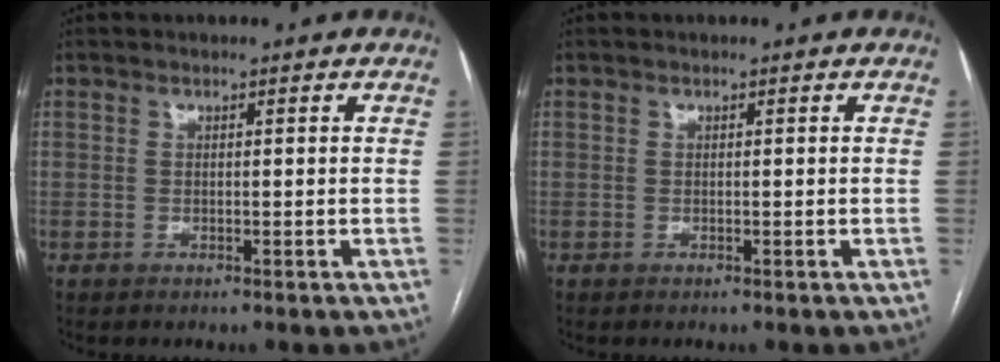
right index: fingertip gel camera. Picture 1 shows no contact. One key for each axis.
{"total": 0.0}